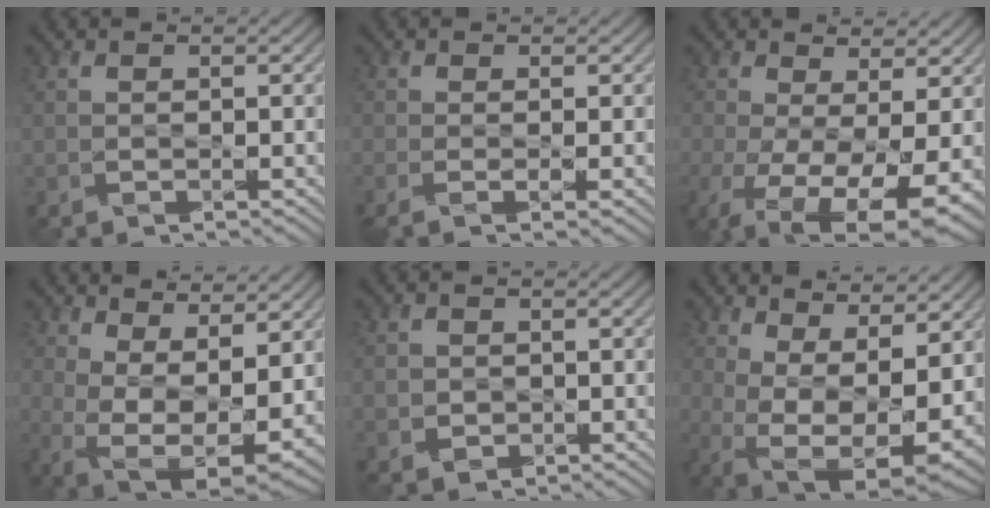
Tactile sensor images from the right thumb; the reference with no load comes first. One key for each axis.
{"total": 2.9, "fx": -0.9, "fy": 0.6, "fz": 2.7, "tx": -0.055, "ty": -0.006, "tz": -0.022}
{"total": 12.6, "fx": -4.2, "fy": 5.6, "fz": 10.4, "tx": -0.212, "ty": -0.047, "tz": -0.046}
{"total": 11.3, "fx": 1.5, "fy": 5.7, "fz": 9.7, "tx": -0.190, "ty": -0.023, "tz": 0.052}
{"total": 1.9, "fx": -0.3, "fy": 1.7, "fz": 0.6, "tx": -0.013, "ty": -0.008, "tz": -0.006}
{"total": 12.6, "fx": 1.6, "fy": 6.2, "fz": 10.8, "tx": -0.196, "ty": -0.020, "tz": 0.056}